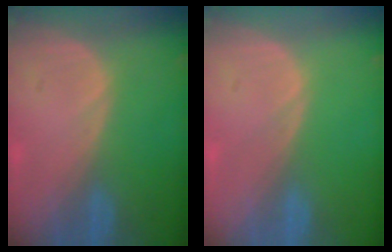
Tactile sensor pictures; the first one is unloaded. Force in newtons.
{"total": 0.0}